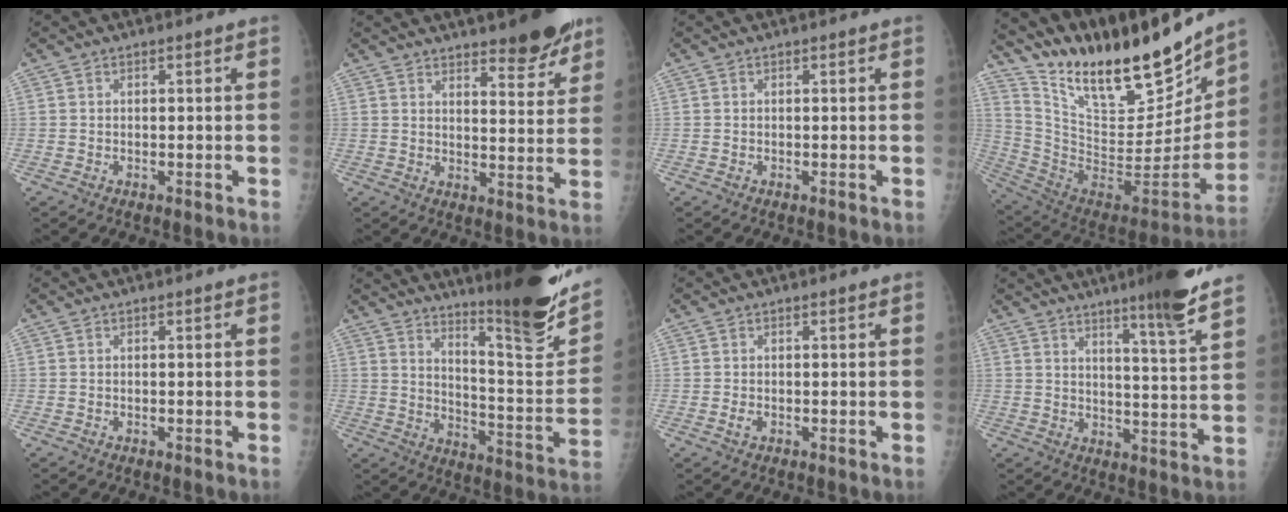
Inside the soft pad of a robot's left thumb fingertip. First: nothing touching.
{"total": 10.6, "force": [8.1, 2.7, 6.2], "torque": [-0.057, -0.055, 0.113]}
{"total": 0.0}
{"total": 29.2, "force": [22.1, 9.3, 16.6], "torque": [-0.242, -0.097, 0.368]}
{"total": 0.0}
{"total": 23.2, "force": [16.8, 3.2, 15.7], "torque": [-0.209, -0.116, 0.250]}
{"total": 1.3, "force": [0.3, 0.6, 1.1], "torque": [-0.022, 0.004, 0.009]}
{"total": 11.6, "force": [8.5, 0.1, 7.9], "torque": [-0.107, -0.056, 0.121]}